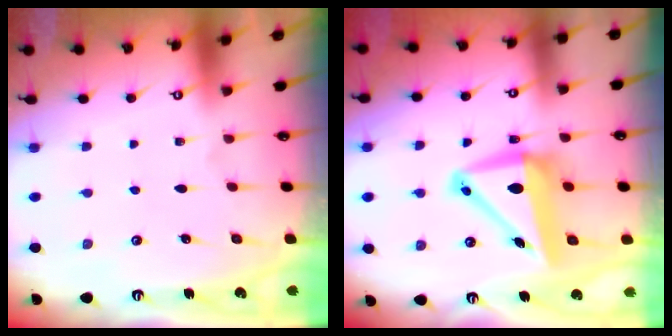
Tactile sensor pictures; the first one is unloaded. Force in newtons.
{"total": 10.7, "press": 10.4, "slide": 2.4}